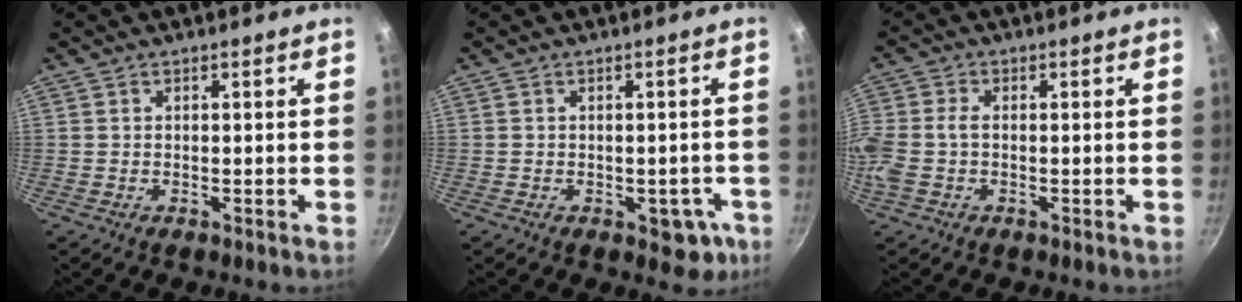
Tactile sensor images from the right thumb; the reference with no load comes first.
{"total": 4.7, "force": [-2.2, 2.9, 3.0], "torque": [-0.011, 0.015, -0.022]}
{"total": 6.6, "force": [-0.7, 4.1, 5.1], "torque": [-0.143, 0.011, -0.015]}